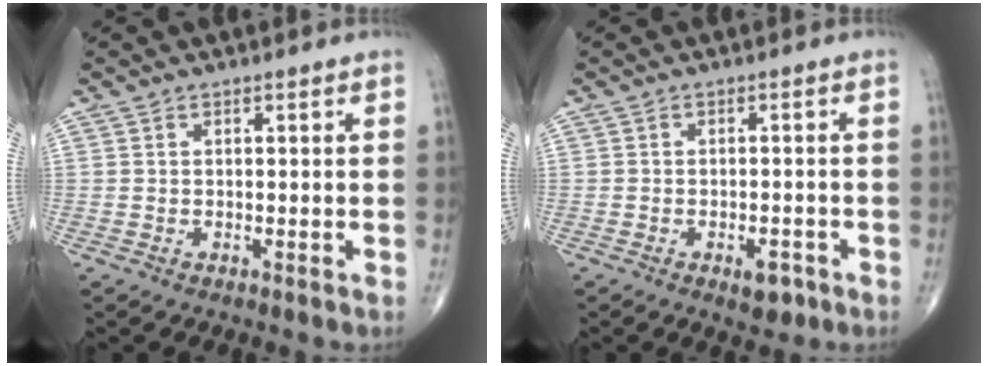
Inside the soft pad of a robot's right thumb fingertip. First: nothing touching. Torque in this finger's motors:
{"motor_torque": [2.26, 0.63, 0.36, -0.22, 0.06]}